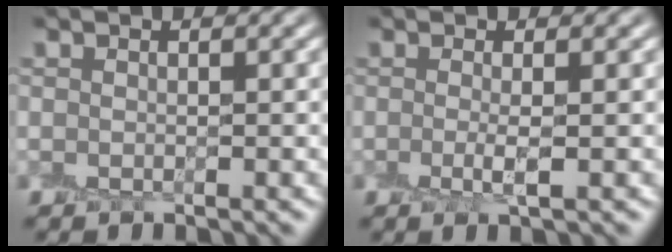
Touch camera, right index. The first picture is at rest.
{"total": 1.6, "force": [-0.1, 0.1, 1.6], "torque": [-0.036, -0.006, -0.007]}